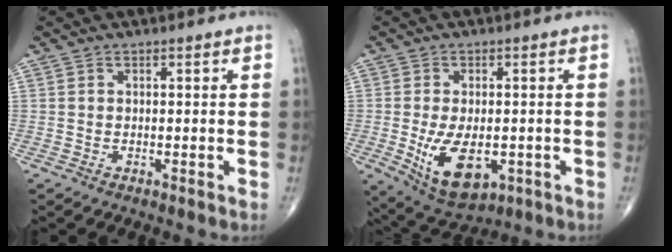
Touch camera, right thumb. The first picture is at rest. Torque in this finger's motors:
{"motor_torque": [0.31, 0.61, 0.49, 0.36, 0.11]}